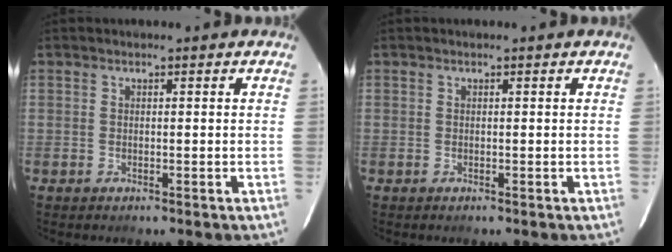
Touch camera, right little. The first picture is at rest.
{"total": 0.0}